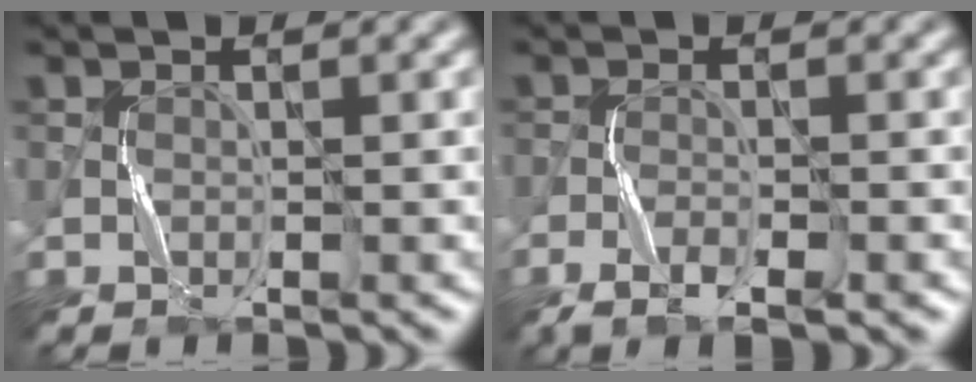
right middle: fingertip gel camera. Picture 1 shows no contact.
{"total": 3.9, "force": [-2.5, 0.9, 2.8], "torque": [-0.053, -0.004, -0.046]}